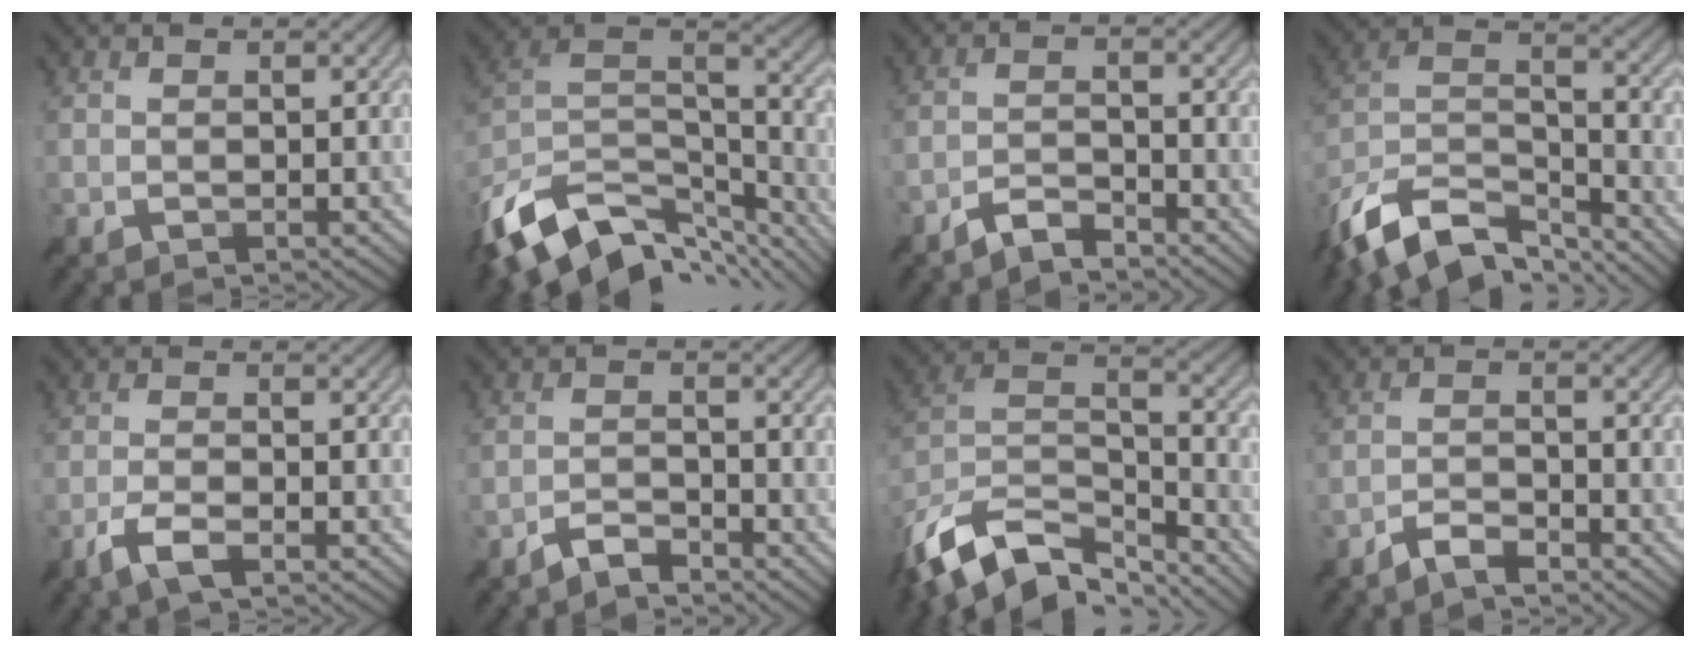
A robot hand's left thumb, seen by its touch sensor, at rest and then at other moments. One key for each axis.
{"total": 16.1, "fx": -10.6, "fy": 8.2, "fz": 8.9, "tx": -0.228, "ty": -0.025, "tz": -0.169}
{"total": 3.4, "fx": -2.9, "fy": 0.7, "fz": 1.5, "tx": -0.027, "ty": 0.003, "tz": -0.062}
{"total": 14.3, "fx": -10.9, "fy": 5.8, "fz": 7.2, "tx": -0.175, "ty": -0.004, "tz": -0.201}
{"total": 3.9, "fx": -2.2, "fy": 0.9, "fz": 3.1, "tx": -0.060, "ty": 0.000, "tz": -0.052}
{"total": 2.8, "fx": -2.5, "fy": 0.6, "fz": 1.3, "tx": -0.023, "ty": 0.003, "tz": -0.053}
{"total": 14.9, "fx": -10.5, "fy": 6.8, "fz": 8.0, "tx": -0.211, "ty": -0.013, "tz": -0.178}
{"total": 3.0, "fx": -2.6, "fy": 0.6, "fz": 1.5, "tx": -0.028, "ty": 0.002, "tz": -0.056}